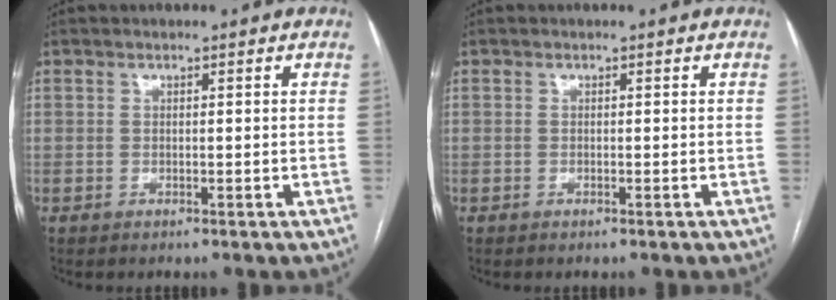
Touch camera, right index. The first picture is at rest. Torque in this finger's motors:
{"motor_torque": [-0.23, 0.22, -0.17, -0.08]}